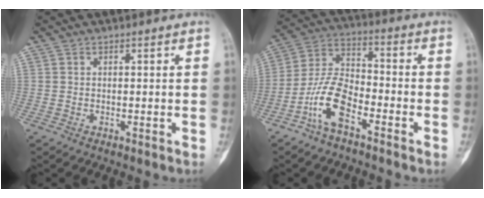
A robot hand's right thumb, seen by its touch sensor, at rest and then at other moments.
{"total": 10.4, "force": [-5.4, 4.6, 7.6], "torque": [-0.156, 0.046, -0.113]}